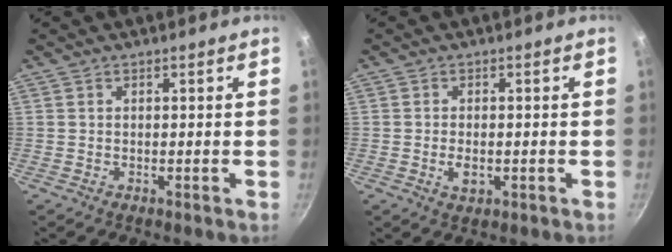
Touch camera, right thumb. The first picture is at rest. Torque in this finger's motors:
{"motor_torque": [-0.49, -0.08, -0.14, 0.16, -0.02]}